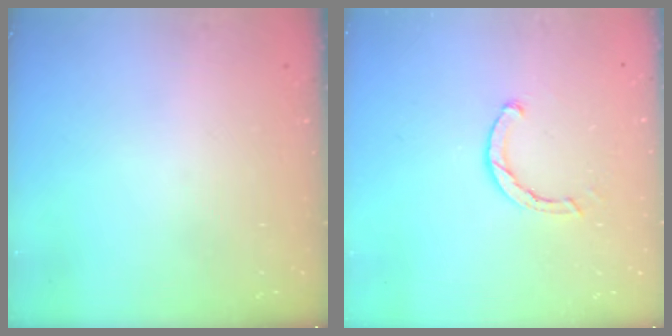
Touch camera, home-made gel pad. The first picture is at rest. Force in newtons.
{"total": 2.5, "press": 2.5, "slide": 0.1}